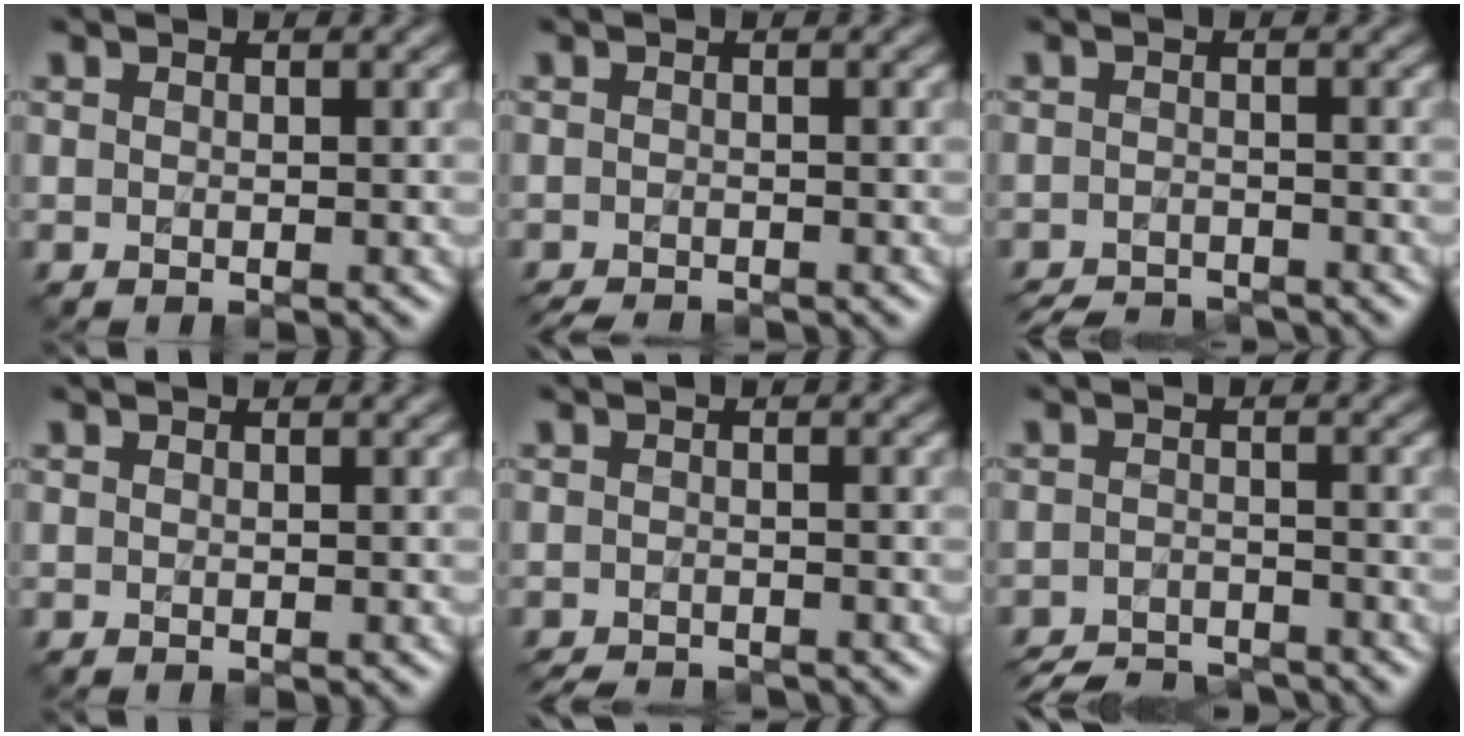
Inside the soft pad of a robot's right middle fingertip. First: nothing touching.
{"total": 2.1, "force": [-2.0, 0.2, 0.6], "torque": [-0.008, -0.014, -0.034]}
{"total": 4.5, "force": [-4.4, 0.6, 0.8], "torque": [-0.015, -0.009, -0.072]}
{"total": 0.0}
{"total": 3.2, "force": [-3.1, 0.3, 0.6], "torque": [-0.006, -0.014, -0.049]}
{"total": 5.5, "force": [-5.3, 1.0, 1.2], "torque": [-0.016, -0.013, -0.091]}